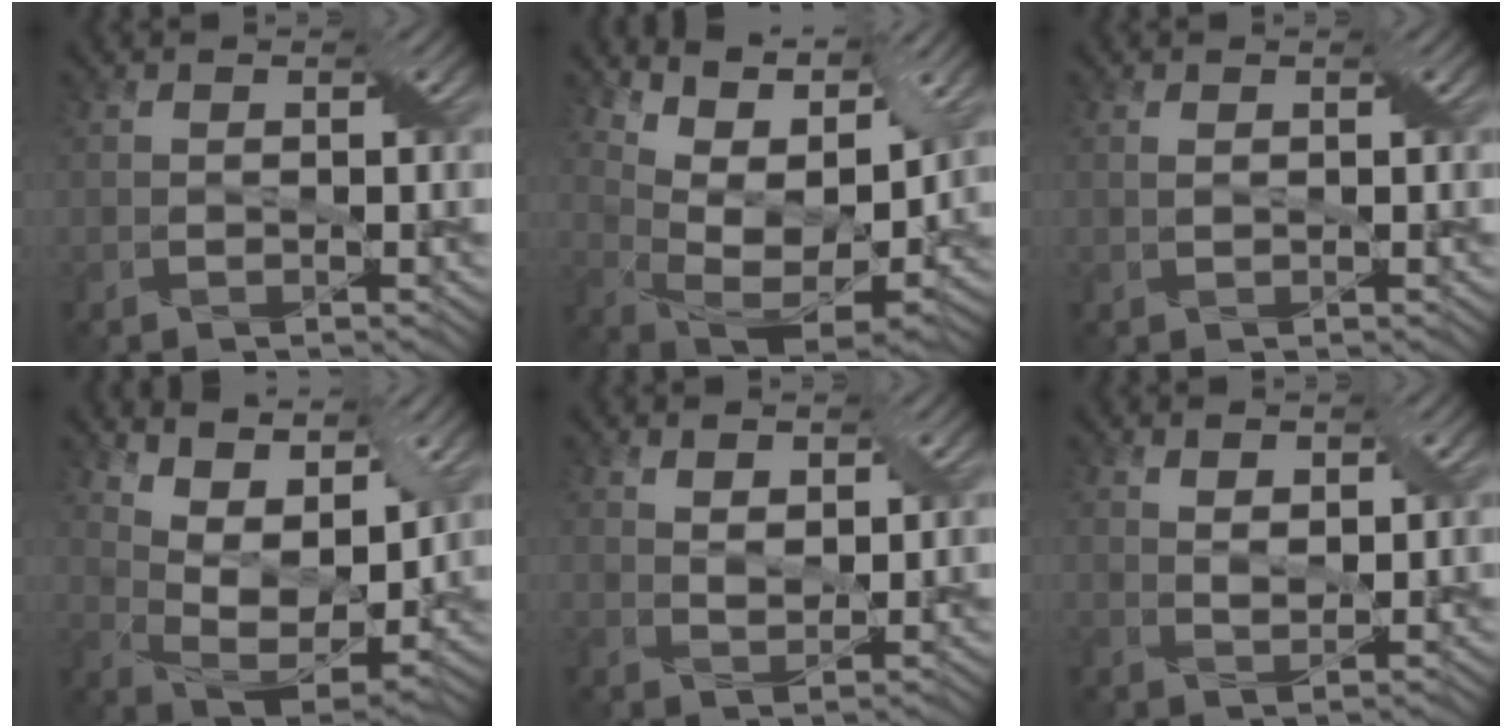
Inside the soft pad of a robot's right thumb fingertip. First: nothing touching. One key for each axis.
{"total": 12.6, "fx": 7.8, "fy": 4.8, "fz": 8.7, "tx": -0.176, "ty": 0.009, "tz": 0.127}
{"total": 0.7, "fx": 0.3, "fy": 0.3, "fz": 0.5, "tx": -0.015, "ty": 0.003, "tz": 0.007}
{"total": 11.4, "fx": 7.1, "fy": 4.4, "fz": 7.8, "tx": -0.169, "ty": 0.004, "tz": 0.117}
{"total": 2.9, "fx": 1.8, "fy": 1.3, "fz": 1.8, "tx": -0.038, "ty": -0.007, "tz": 0.036}
{"total": 2.5, "fx": 1.4, "fy": 1.1, "fz": 1.7, "tx": -0.033, "ty": -0.005, "tz": 0.031}